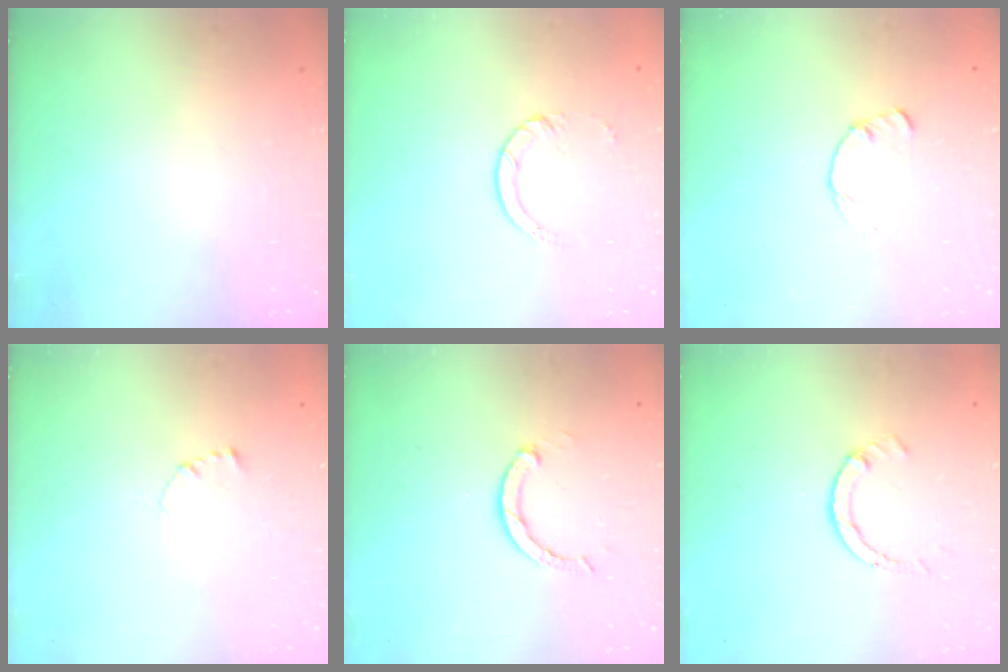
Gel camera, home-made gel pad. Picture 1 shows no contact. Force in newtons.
{"total": 3.0, "press": 2.9, "slide": 0.4}
{"total": 2.2, "press": 2.2, "slide": 0.3}
{"total": 2.3, "press": 2.3, "slide": 0.2}
{"total": 2.9, "press": 2.8, "slide": 0.5}
{"total": 2.6, "press": 2.5, "slide": 0.3}